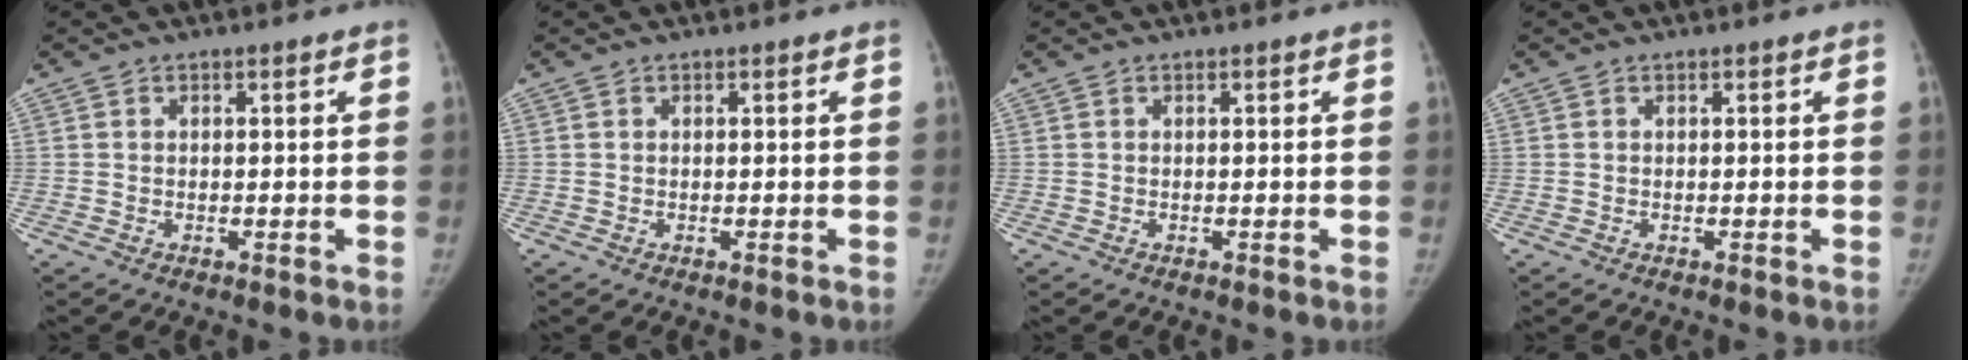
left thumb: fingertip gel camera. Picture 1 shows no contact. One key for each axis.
{"total": 0.0}
{"total": 0.0}
{"total": 0.0}